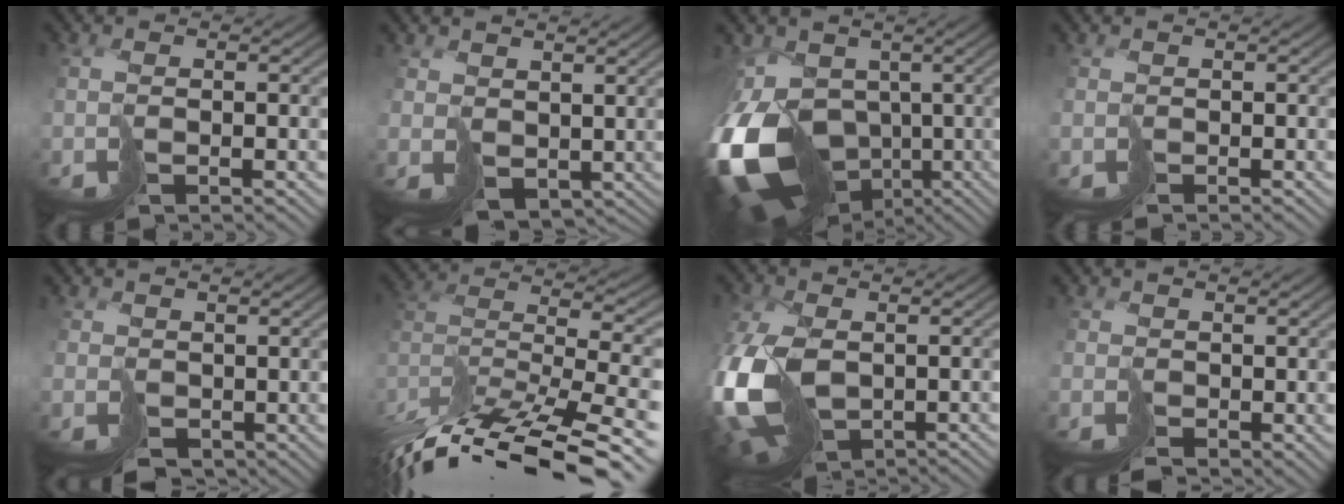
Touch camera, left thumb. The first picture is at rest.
{"total": 3.3, "force": [1.6, 2.6, 1.4], "torque": [-0.042, -0.014, 0.040]}
{"total": 19.0, "force": [-4.7, 14.6, 11.2], "torque": [-0.269, -0.055, -0.041]}
{"total": 1.0, "force": [-0.7, 0.1, -0.7], "torque": [0.018, -0.001, -0.008]}
{"total": 1.8, "force": [0.7, 1.7, 0.3], "torque": [-0.014, -0.005, 0.017]}
{"total": 15.0, "force": [-10.6, 5.1, 9.3], "torque": [-0.192, -0.004, -0.160]}
{"total": 14.5, "force": [-1.6, 9.5, 10.8], "torque": [-0.272, -0.038, 0.000]}
{"total": 1.3, "force": [0.2, 1.2, 0.5], "torque": [-0.012, -0.002, 0.007]}